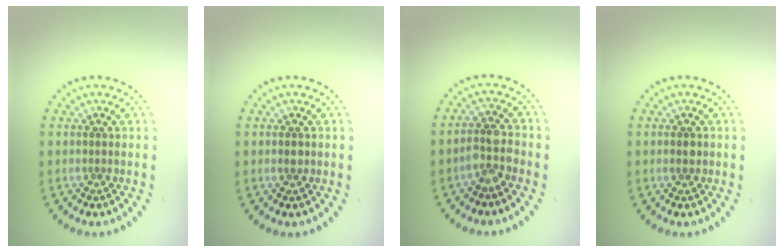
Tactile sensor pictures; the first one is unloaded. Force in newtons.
{"total": 1.0, "press": 1.0, "slide": 0.0}
{"total": 2.4, "press": 2.2, "slide": 1.1}
{"total": 1.2, "press": 1.2, "slide": 0.0}